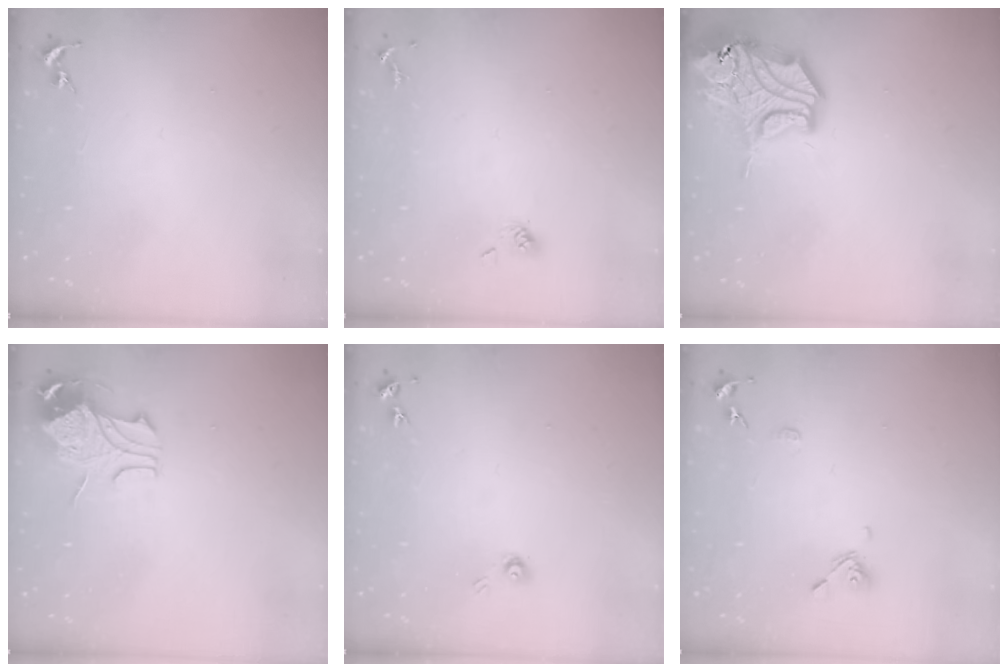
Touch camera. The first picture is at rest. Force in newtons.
{"total": 4.4, "press": 3.7, "slide": 2.4}
{"total": 17.2, "press": 17.0, "slide": 2.4}
{"total": 9.9, "press": 9.8, "slide": 1.4}
{"total": 4.0, "press": 4.0, "slide": 0.3}
{"total": 8.6, "press": 8.4, "slide": 1.6}